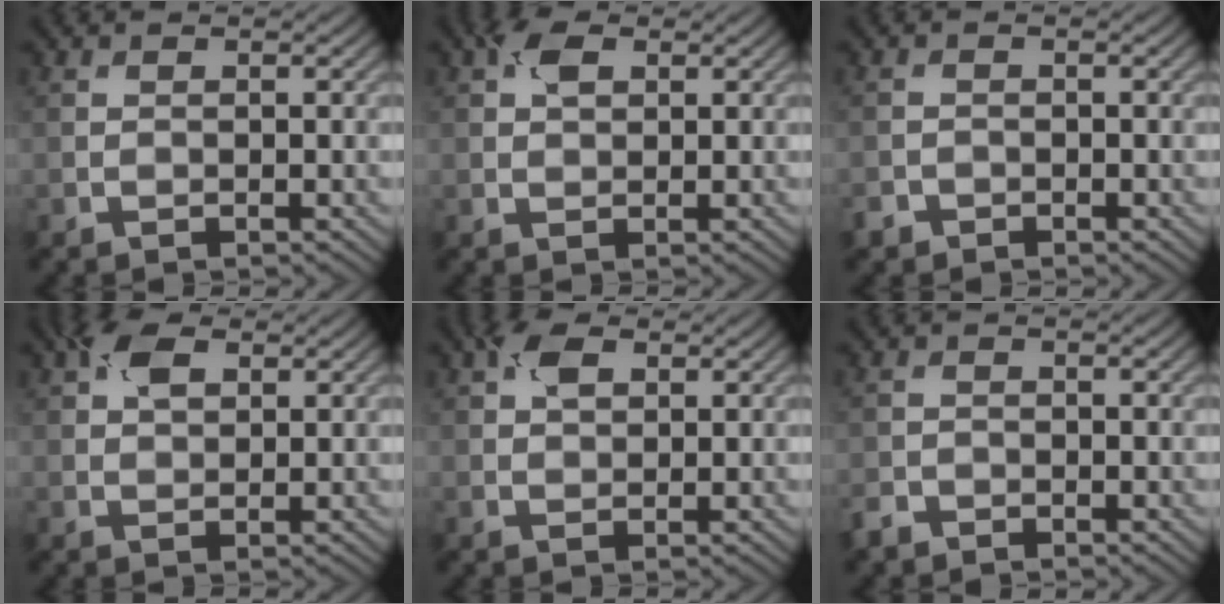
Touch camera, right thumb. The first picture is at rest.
{"total": 2.9, "force": [1.3, 1.7, 2.0], "torque": [-0.042, 0.007, 0.020]}
{"total": 1.3, "force": [-1.1, 0.8, 0.1], "torque": [-0.003, -0.002, -0.024]}
{"total": 3.9, "force": [1.7, 2.3, 2.7], "torque": [-0.058, 0.009, 0.026]}
{"total": 3.2, "force": [1.4, 1.9, 2.2], "torque": [-0.045, 0.007, 0.021]}
{"total": 1.7, "force": [-1.5, 0.8, 0.3], "torque": [-0.009, -0.002, -0.036]}